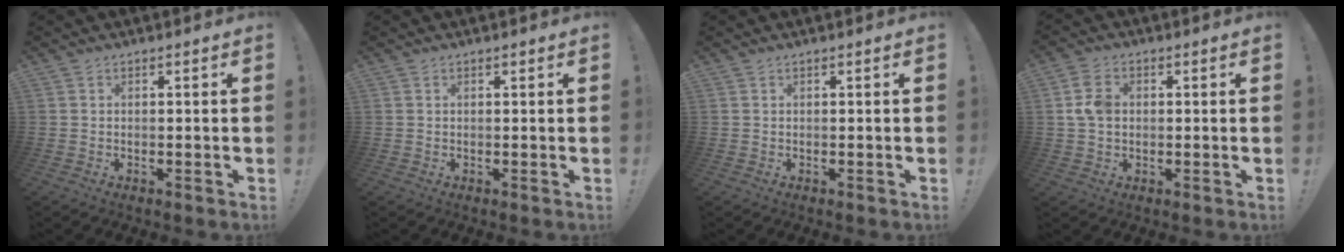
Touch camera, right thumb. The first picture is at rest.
{"total": 0.0}
{"total": 0.0}
{"total": 6.8, "force": [0.7, 5.0, 4.5], "torque": [-0.092, 0.009, 0.016]}